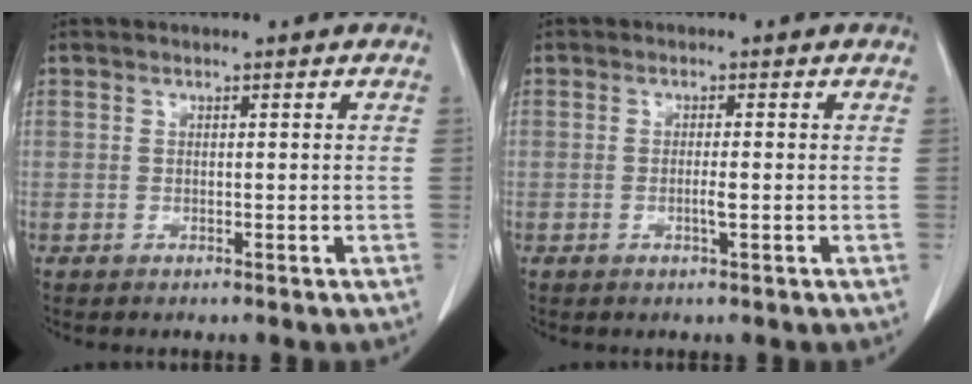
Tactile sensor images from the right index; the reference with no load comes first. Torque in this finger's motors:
{"motor_torque": [0.07, 0.00, -0.03, 0.02]}